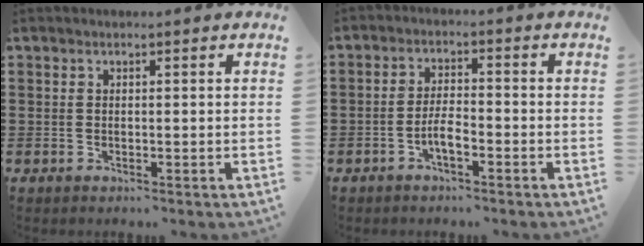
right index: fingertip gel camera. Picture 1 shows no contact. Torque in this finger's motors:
{"motor_torque": [1.68, 0.46, 0.52, 0.16]}